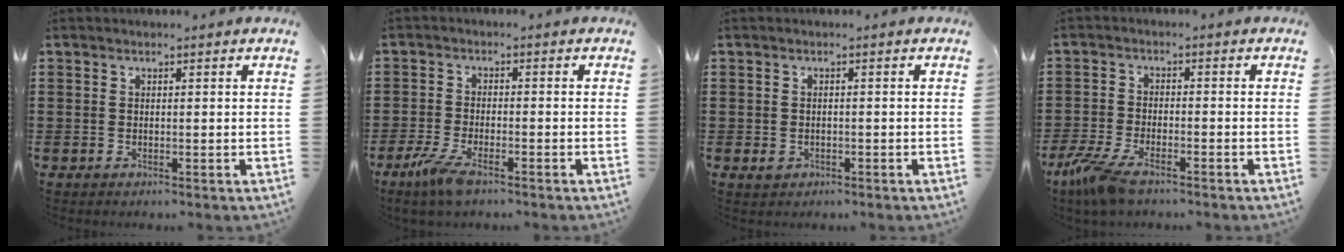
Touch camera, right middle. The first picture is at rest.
{"total": 4.7, "force": [-2.9, 1.2, 3.5], "torque": [-0.091, -0.012, -0.060]}
{"total": 1.2, "force": [-0.5, 0.9, 0.6], "torque": [-0.015, 0.002, -0.011]}
{"total": 5.9, "force": [-4.2, 1.6, 3.8], "torque": [-0.104, -0.012, -0.086]}